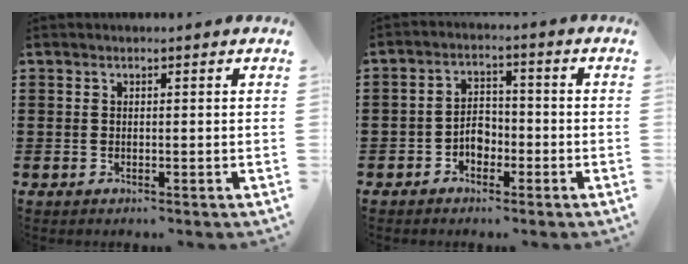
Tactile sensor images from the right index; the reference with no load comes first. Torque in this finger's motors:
{"motor_torque": [0.16, 0.18, 0.07, -0.03]}